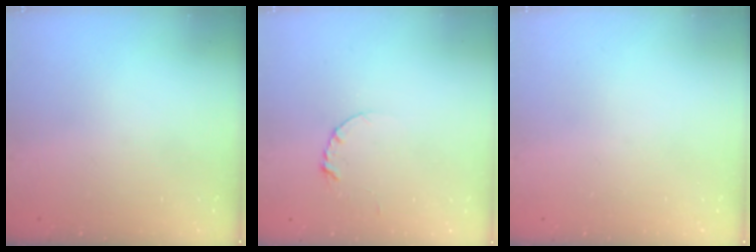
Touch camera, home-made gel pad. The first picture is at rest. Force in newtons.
{"total": 3.5, "press": 3.5, "slide": 0.4}
{"total": 0.0}